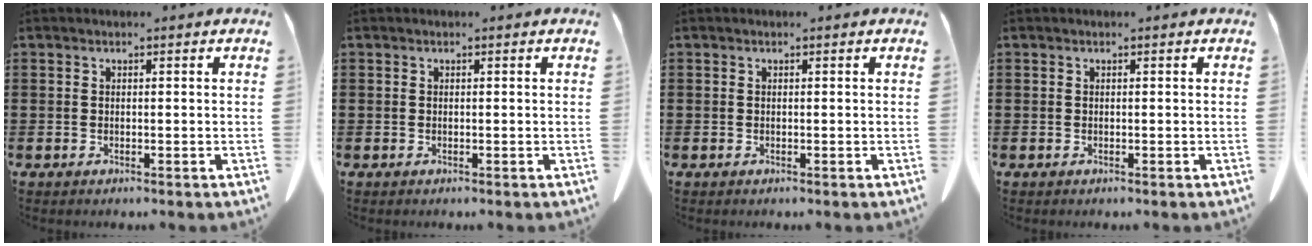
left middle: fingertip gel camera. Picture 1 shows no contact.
{"total": 0.0}
{"total": 0.0}
{"total": 0.0}